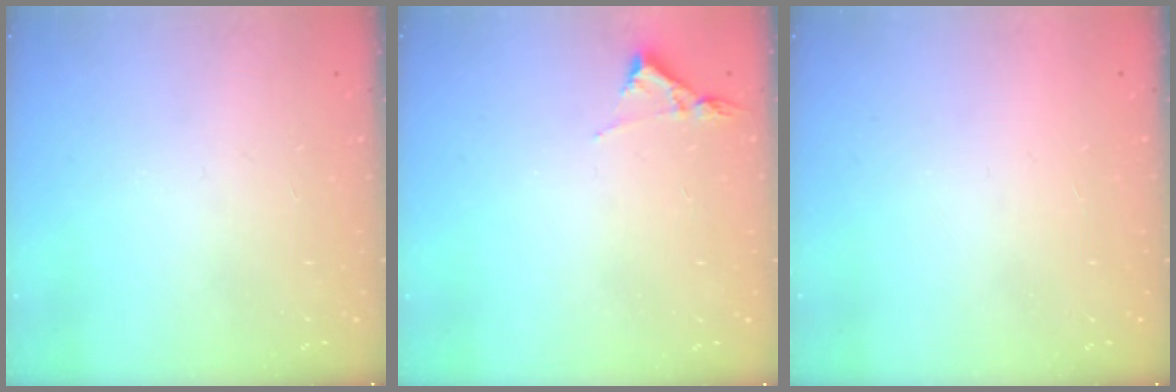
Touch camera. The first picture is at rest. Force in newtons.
{"total": 3.2, "press": 3.2, "slide": 0.5}
{"total": 1.5, "press": 1.5, "slide": 0.1}